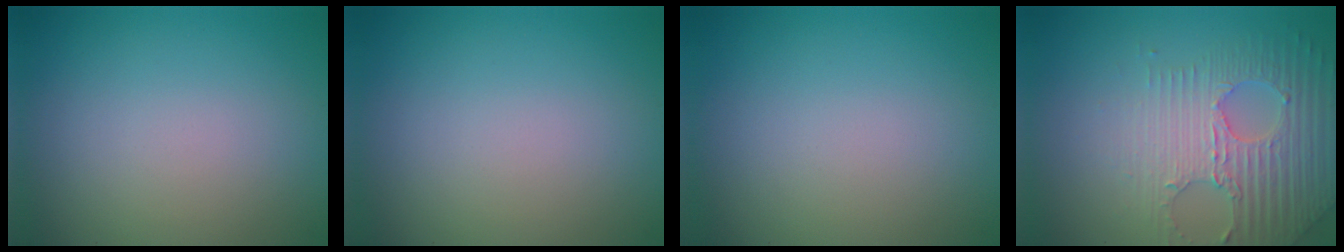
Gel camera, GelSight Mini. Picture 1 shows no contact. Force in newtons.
{"total": 0.0}
{"total": 0.0}
{"total": 4.8, "press": 4.3, "slide": 2.2}